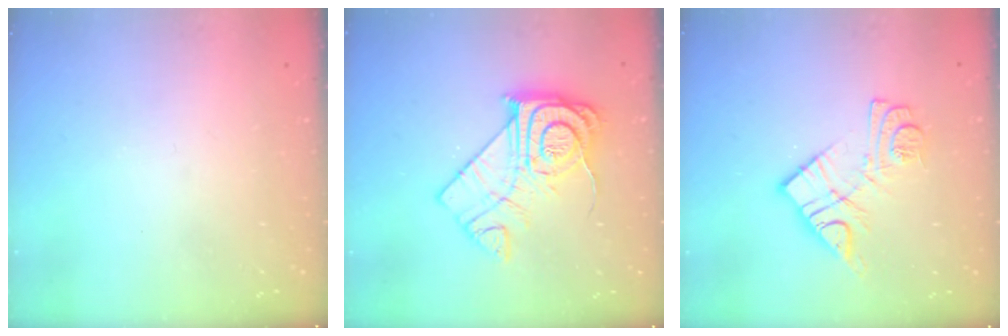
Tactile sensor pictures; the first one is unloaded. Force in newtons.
{"total": 16.2, "press": 16.1, "slide": 1.5}
{"total": 11.2, "press": 11.2, "slide": 0.4}